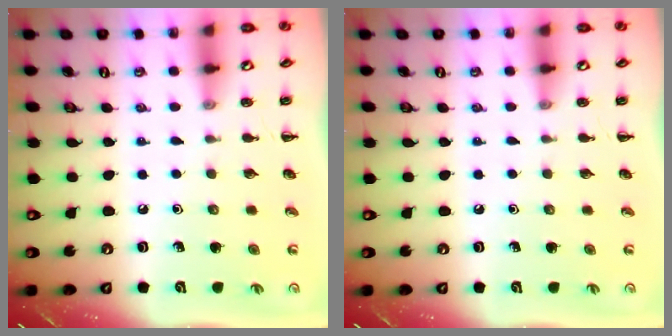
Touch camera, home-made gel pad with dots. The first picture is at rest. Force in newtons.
{"total": 0.0}